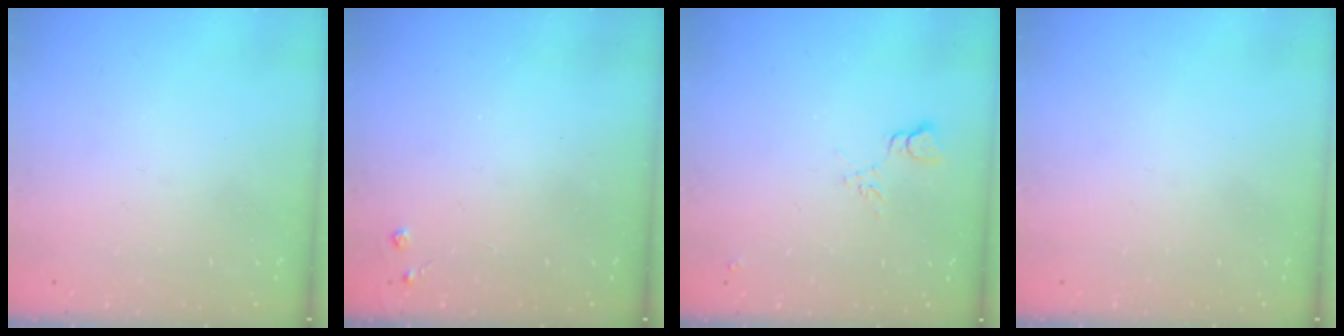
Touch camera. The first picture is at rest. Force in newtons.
{"total": 2.7, "press": 2.7, "slide": 0.4}
{"total": 7.0, "press": 7.0, "slide": 0.6}
{"total": 0.0}